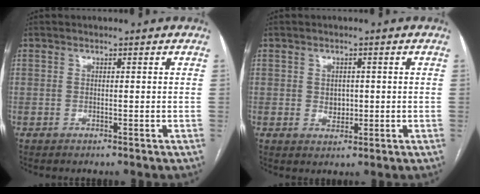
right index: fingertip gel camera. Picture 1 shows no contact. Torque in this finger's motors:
{"motor_torque": [0.22, 0.03, 0.03, 0.00]}